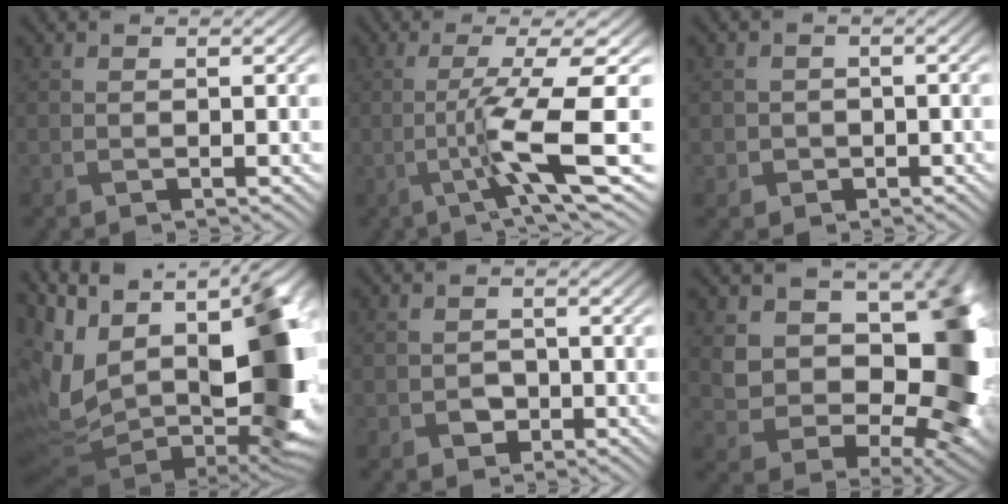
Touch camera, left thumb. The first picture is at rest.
{"total": 7.3, "force": [-1.9, 0.2, 7.0], "torque": [-0.122, 0.014, -0.044]}
{"total": 2.7, "force": [-0.9, 2.5, 0.4], "torque": [-0.010, -0.003, -0.025]}
{"total": 18.8, "force": [-2.3, 10.3, 15.6], "torque": [-0.259, -0.031, -0.021]}
{"total": 2.7, "force": [-1.4, 2.0, 1.1], "torque": [-0.016, -0.001, -0.031]}
{"total": 15.3, "force": [1.4, 10.7, 10.9], "torque": [-0.139, -0.014, 0.034]}